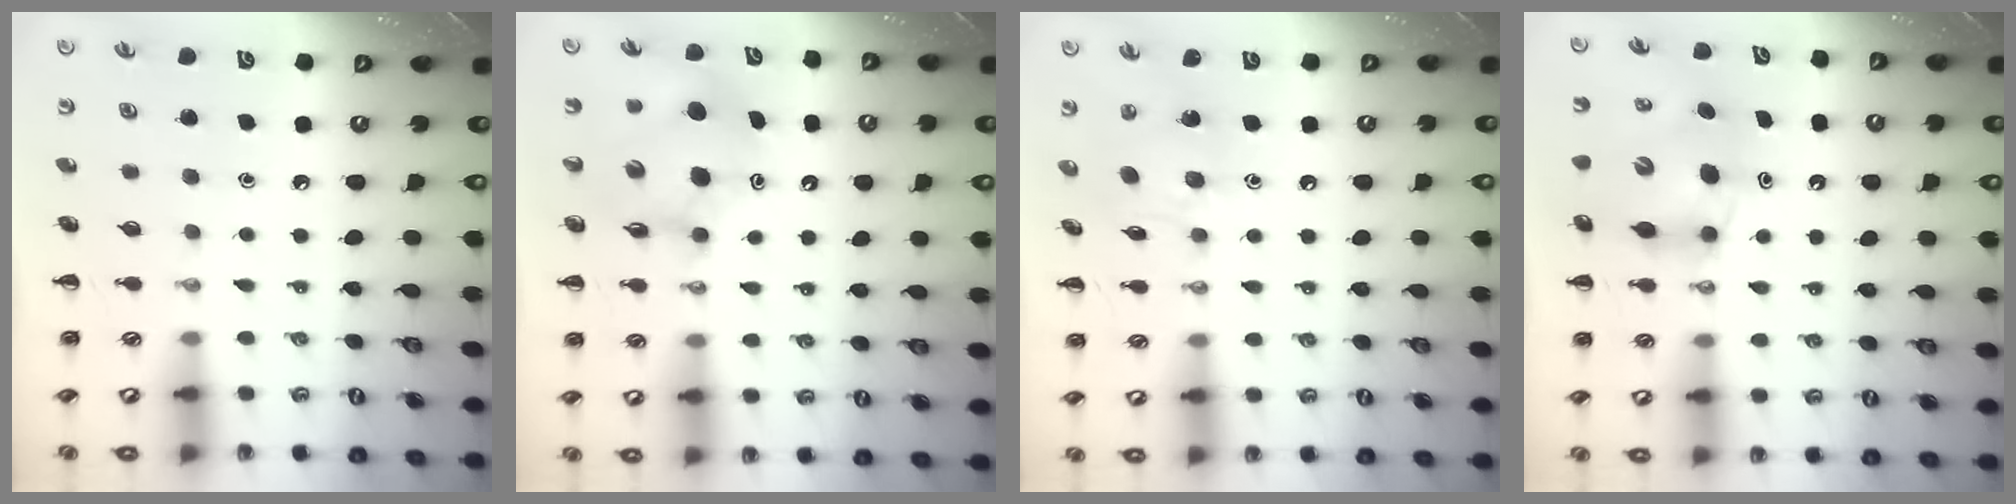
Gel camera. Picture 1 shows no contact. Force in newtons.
{"total": 8.7, "press": 8.3, "slide": 2.6}
{"total": 6.9, "press": 6.9, "slide": 0.5}
{"total": 6.8, "press": 6.6, "slide": 1.7}